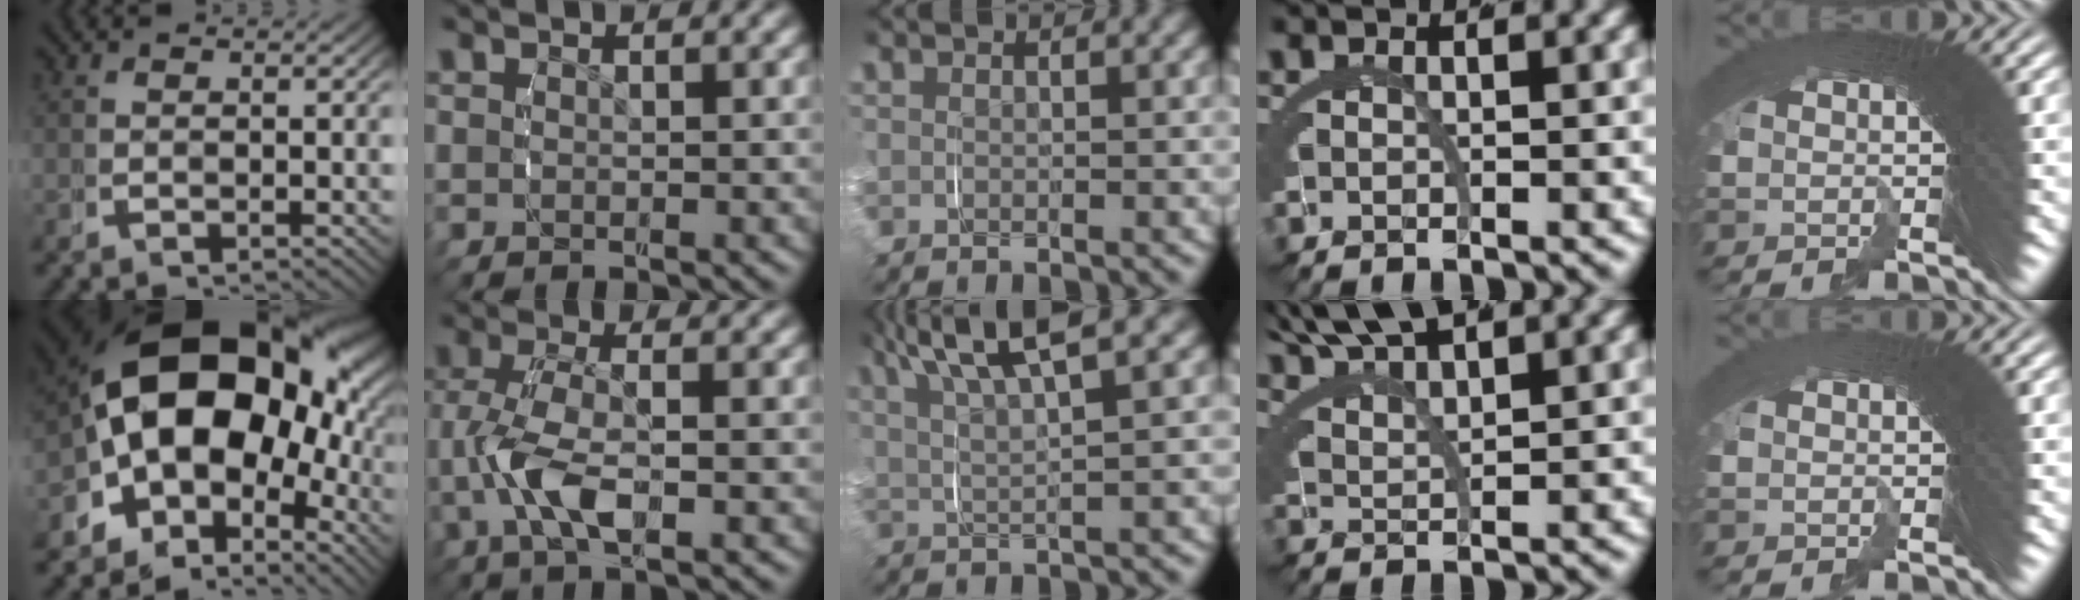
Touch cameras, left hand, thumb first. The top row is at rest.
{"thumb": {"total": 21.4, "force": [1.5, 14.4, 15.8], "torque": [-0.269, -0.039, 0.027]}, "index": {"total": 4.2, "force": [-0.5, 1.8, 3.7], "torque": [-0.081, 0.001, -0.011]}, "middle": {"total": 6.6, "force": [4.2, 1.5, 4.8], "torque": [-0.089, 0.014, 0.066]}, "ring": {"total": 4.7, "force": [4.4, -1.3, 1.0], "torque": [-0.010, 0.017, 0.080]}, "little": {"total": 0.8, "force": [-0.3, -0.2, -0.7], "torque": [0.012, -0.001, -0.006]}}